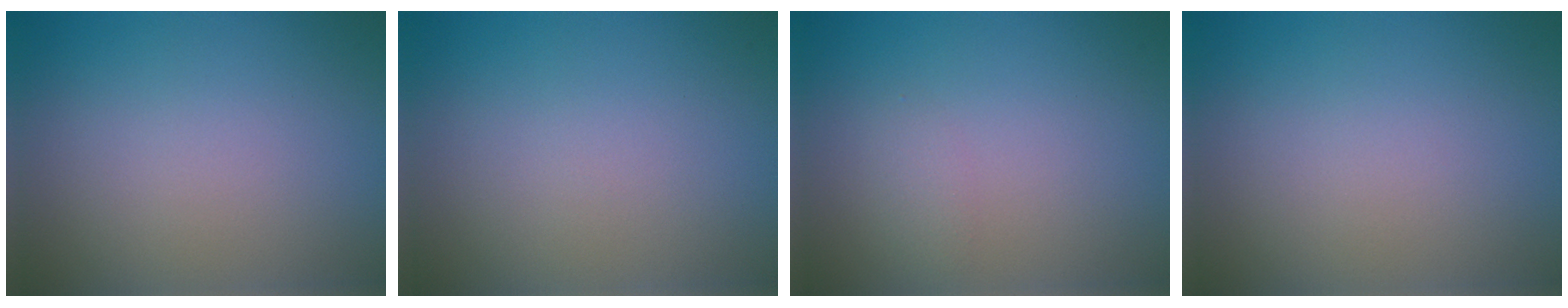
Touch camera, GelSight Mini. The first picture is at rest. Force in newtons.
{"total": 0.0}
{"total": 0.8, "press": 0.8, "slide": 0.0}
{"total": 0.0}